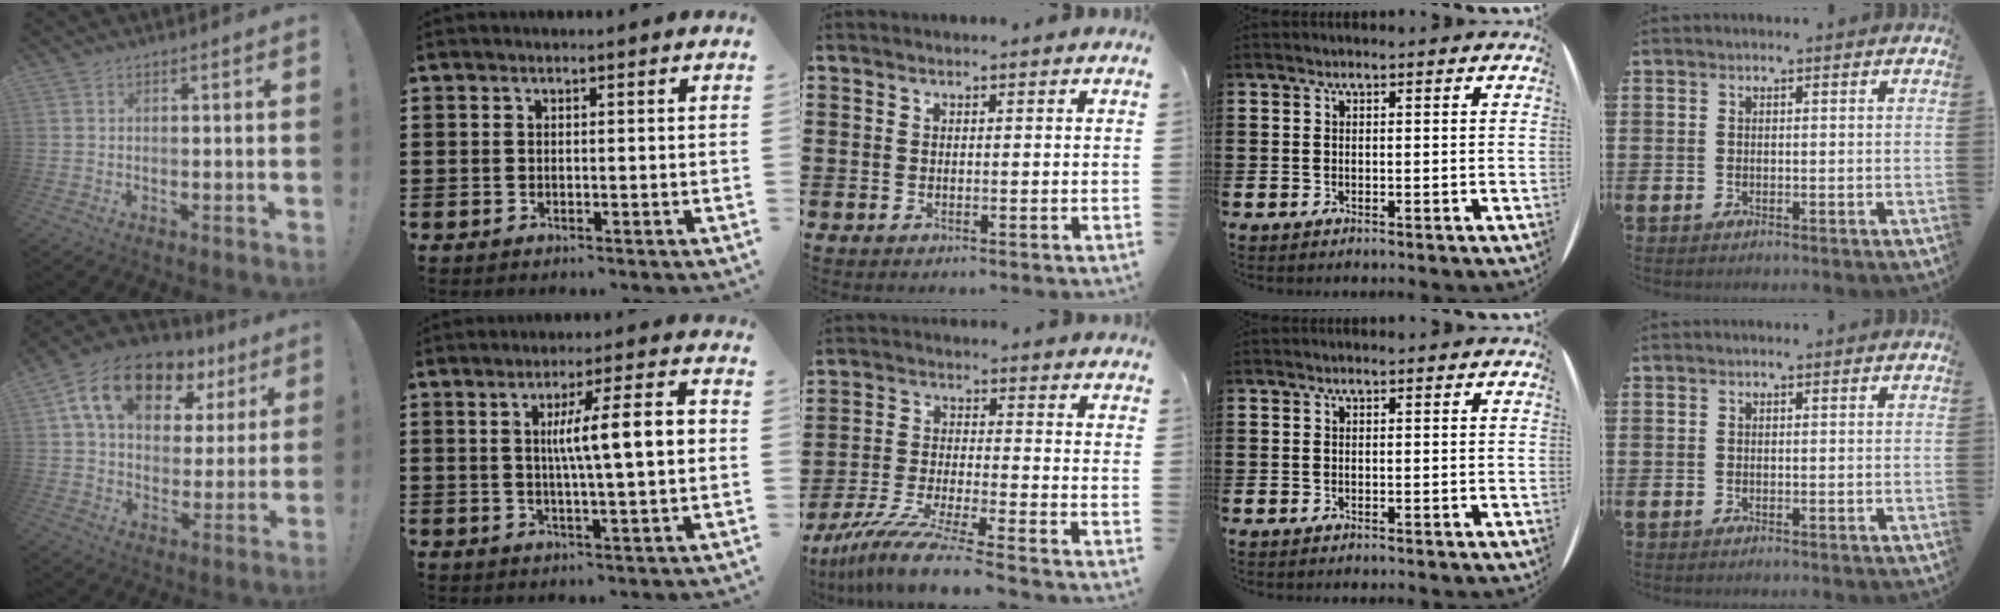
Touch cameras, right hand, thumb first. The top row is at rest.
{"thumb": {"total": 16.9, "force": [9.0, 10.4, 9.8], "torque": [-0.168, -0.032, 0.162]}, "index": {"total": 9.5, "force": [1.0, 1.2, 9.4], "torque": [-0.163, 0.000, 0.009]}, "middle": {"total": 9.1, "force": [-7.9, -0.3, 4.4], "torque": [-0.094, -0.009, -0.154]}}